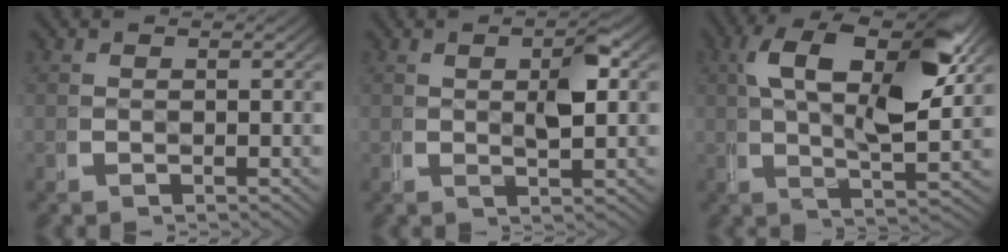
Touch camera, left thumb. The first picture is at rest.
{"total": 3.2, "force": [0.8, 0.7, 3.0], "torque": [-0.055, -0.001, 0.017]}
{"total": 11.8, "force": [3.1, 4.7, 10.3], "torque": [-0.176, -0.006, 0.051]}